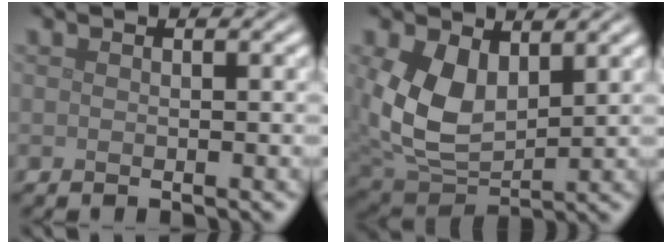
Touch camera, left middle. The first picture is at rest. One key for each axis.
{"total": 7.9, "fx": 1.7, "fy": 5.1, "fz": 5.8, "tx": -0.142, "ty": -0.017, "tz": 0.041}